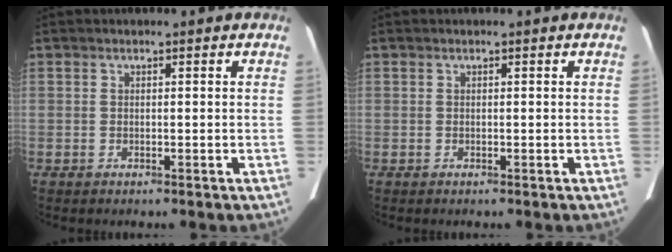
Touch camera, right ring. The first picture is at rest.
{"total": 0.0}